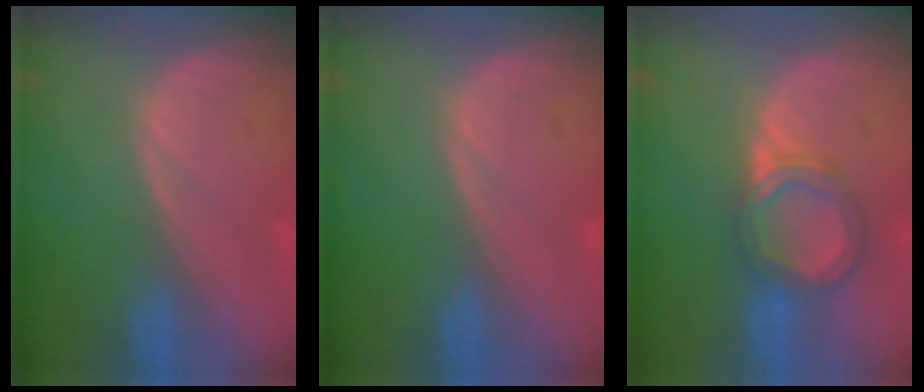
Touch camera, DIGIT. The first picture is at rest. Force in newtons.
{"total": 0.0}
{"total": 6.3, "press": 5.7, "slide": 2.5}